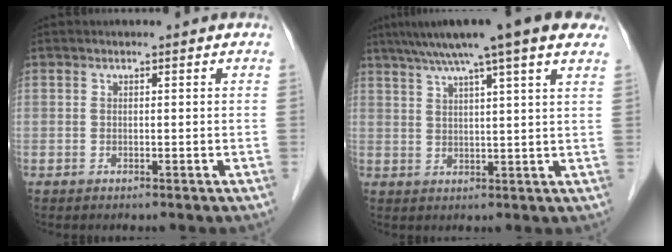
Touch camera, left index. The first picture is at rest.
{"total": 13.2, "force": [9.6, -0.1, 9.0], "torque": [-0.141, 0.036, 0.124]}